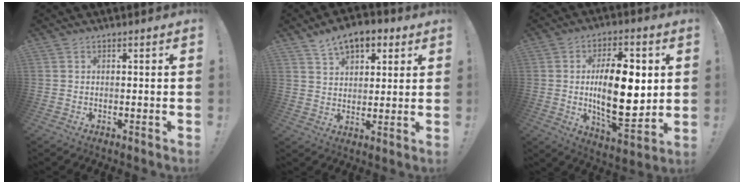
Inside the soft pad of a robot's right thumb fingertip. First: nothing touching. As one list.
[{"total": 9.5, "force": [5.9, 5.5, 4.9], "torque": [-0.077, -0.020, 0.111]}, {"total": 20.6, "force": [1.4, 9.4, 18.3], "torque": [-0.306, -0.007, 0.020]}]